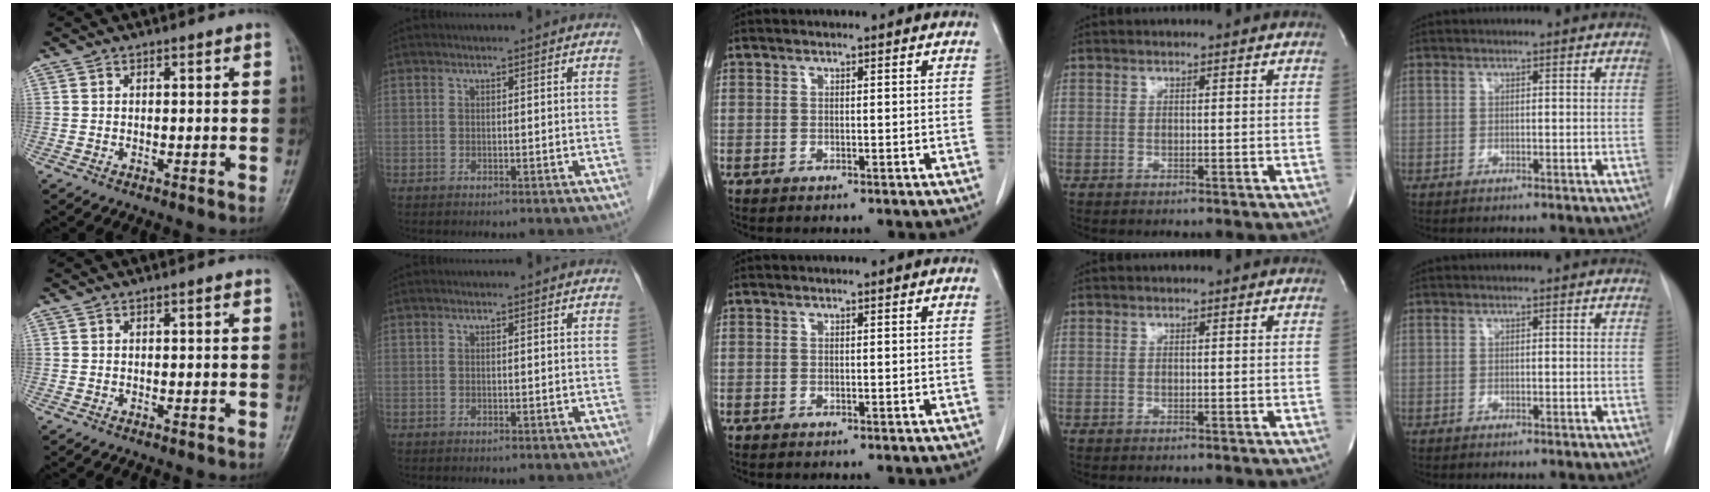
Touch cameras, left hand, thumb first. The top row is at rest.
{}